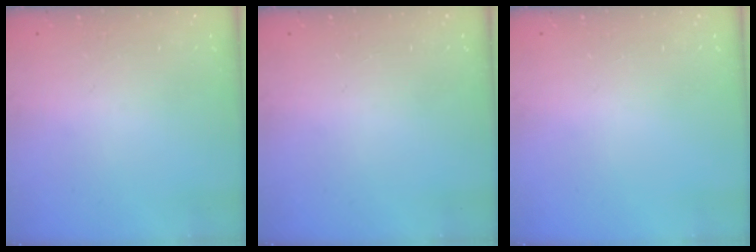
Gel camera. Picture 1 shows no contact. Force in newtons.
{"total": 0.0}
{"total": 0.0}